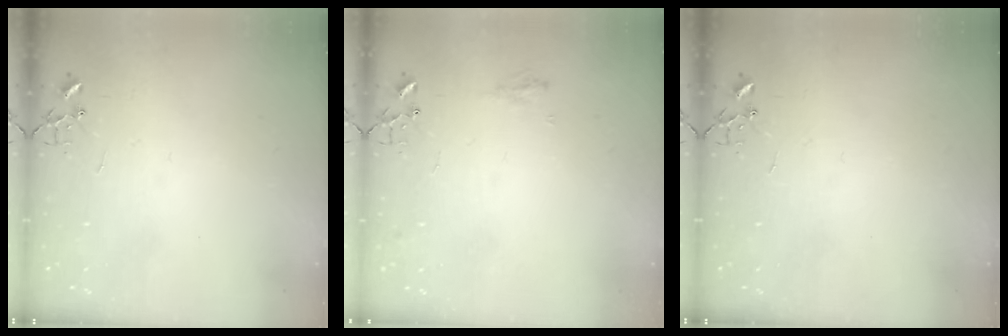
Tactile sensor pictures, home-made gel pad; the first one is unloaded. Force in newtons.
{"total": 5.8, "press": 5.7, "slide": 0.7}
{"total": 0.0}